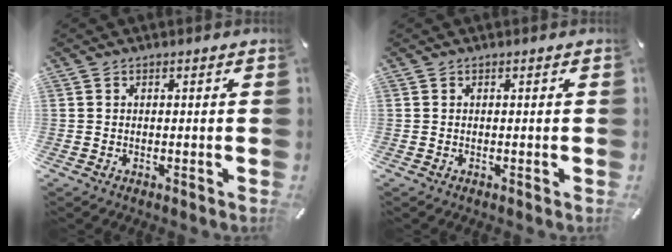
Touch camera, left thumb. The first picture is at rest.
{"total": 0.0}